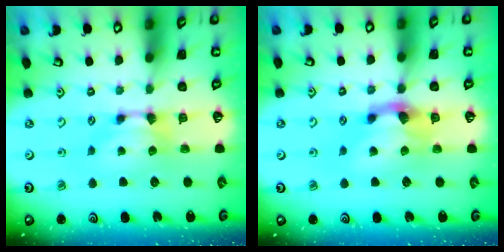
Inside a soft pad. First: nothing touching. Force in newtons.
{"total": 2.6, "press": 1.9, "slide": 1.7}